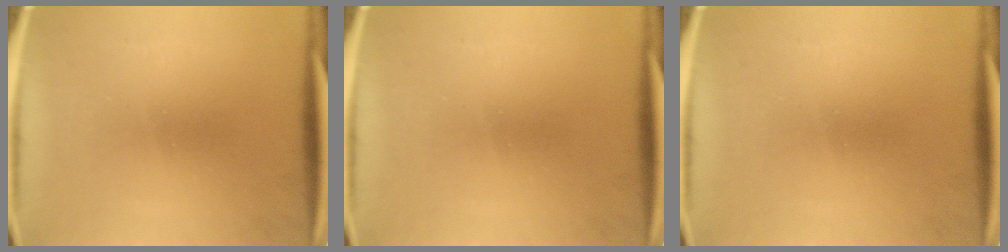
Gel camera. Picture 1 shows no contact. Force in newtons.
{"total": 0.0}
{"total": 0.0}